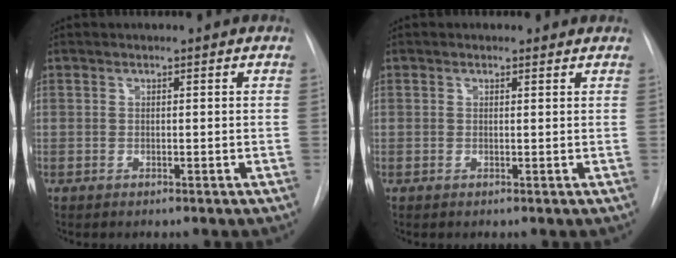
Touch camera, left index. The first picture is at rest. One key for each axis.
{"total": 0.8, "fx": 0.6, "fy": 0.5, "fz": 0.1, "tx": -0.005, "ty": 0.001, "tz": 0.003}